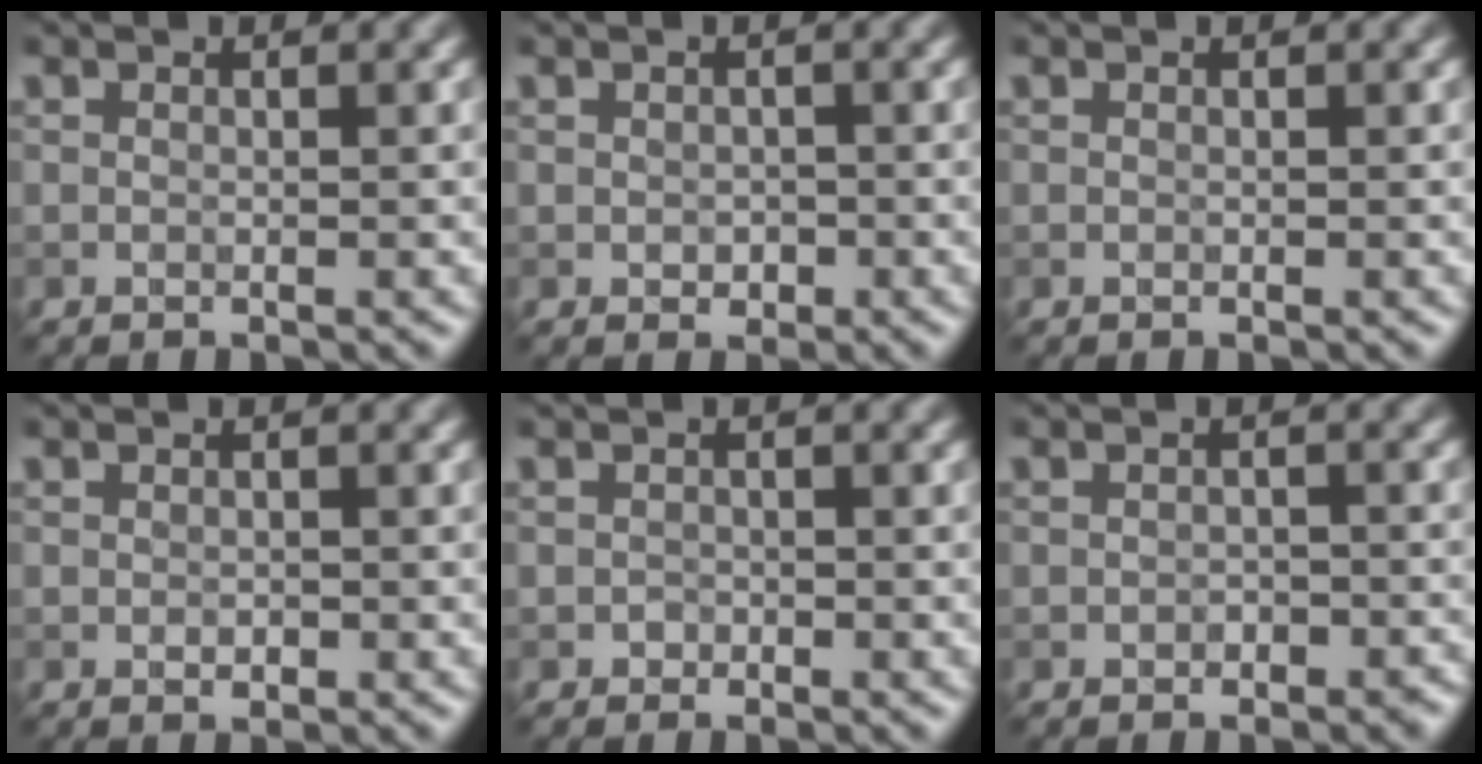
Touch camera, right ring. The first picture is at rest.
{"total": 1.0, "force": [-0.2, 0.9, 0.4], "torque": [-0.004, -0.004, -0.007]}
{"total": 0.0}
{"total": 0.7, "force": [-0.1, 0.5, 0.5], "torque": [-0.007, -0.002, -0.002]}
{"total": 0.6, "force": [-0.2, 0.5, -0.2], "torque": [0.010, -0.001, -0.005]}
{"total": 1.4, "force": [-0.8, 1.0, 0.5], "torque": [-0.003, -0.002, -0.014]}